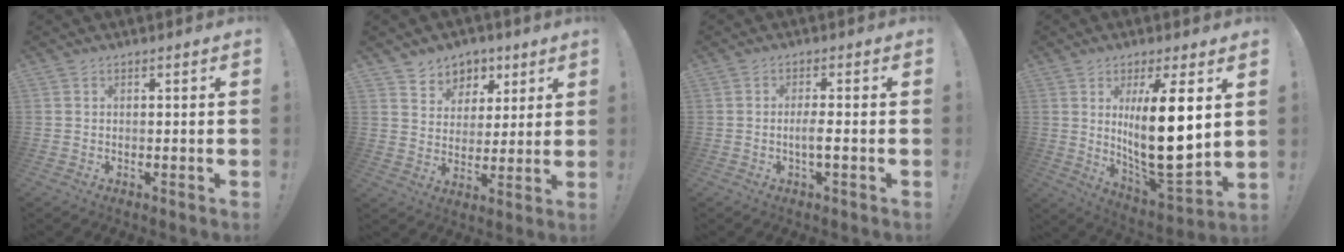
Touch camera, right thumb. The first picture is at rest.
{"total": 7.0, "force": [4.0, 5.7, 0.5], "torque": [-0.005, -0.038, 0.080]}
{"total": 3.7, "force": [-0.9, 0.3, 3.6], "torque": [-0.064, -0.004, -0.016]}
{"total": 17.7, "force": [3.9, 4.9, 16.6], "torque": [-0.282, -0.042, 0.057]}